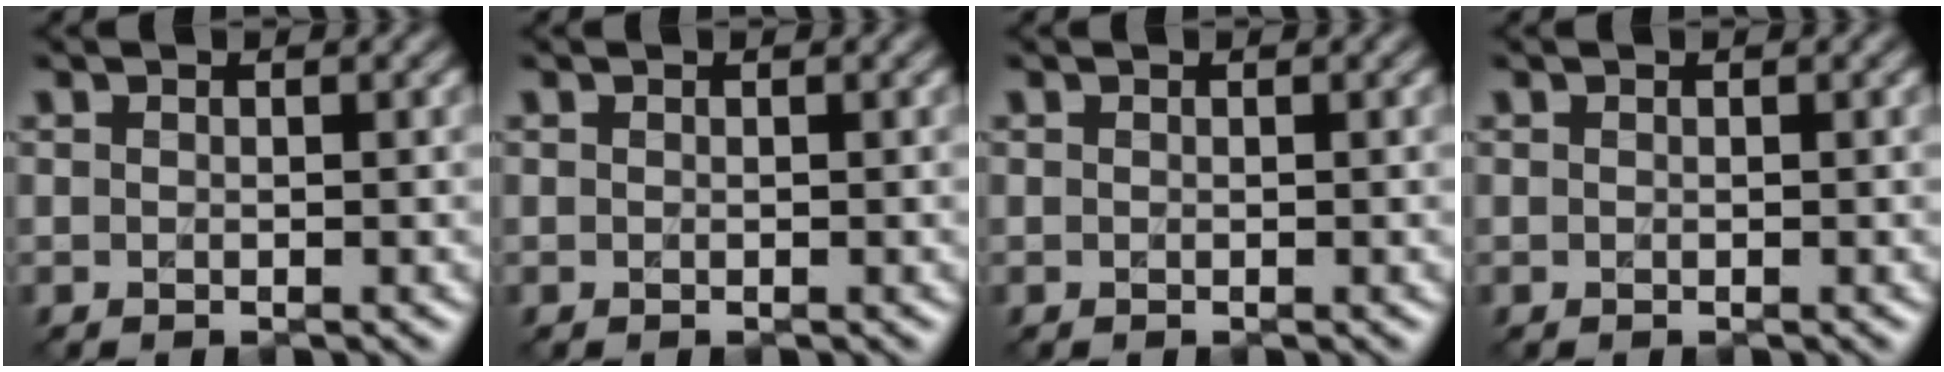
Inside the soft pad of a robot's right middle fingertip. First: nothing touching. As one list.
[{"total": 0.0}, {"total": 0.0}, {"total": 0.0}]